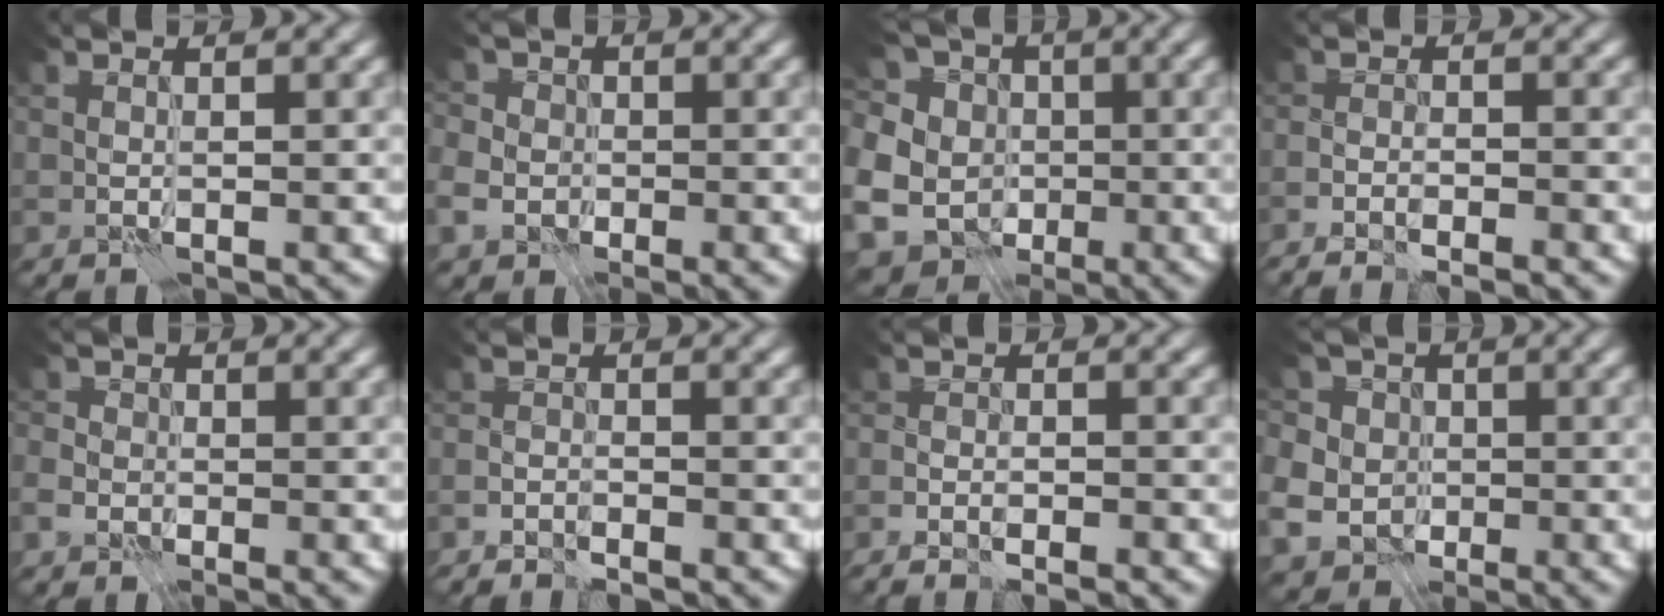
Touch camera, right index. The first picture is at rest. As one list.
[{"total": 4.2, "force": [-1.8, 3.4, 1.8], "torque": [-0.024, -0.010, -0.026]}, {"total": 11.6, "force": [-1.2, 10.5, 4.8], "torque": [-0.116, 0.008, -0.046]}, {"total": 3.6, "force": [-3.2, 0.6, 1.6], "torque": [-0.021, 0.009, -0.050]}, {"total": 1.8, "force": [-1.4, 1.0, 0.4], "torque": [-0.006, 0.001, -0.030]}, {"total": 2.0, "force": [-2.0, 0.0, 0.1], "torque": [-0.005, 0.006, -0.035]}, {"total": 2.9, "force": [-2.5, 0.5, 1.4], "torque": [-0.019, 0.011, -0.037]}, {"total": 7.4, "force": [-0.9, 7.1, 2.0], "torque": [-0.055, 0.013, -0.048]}]